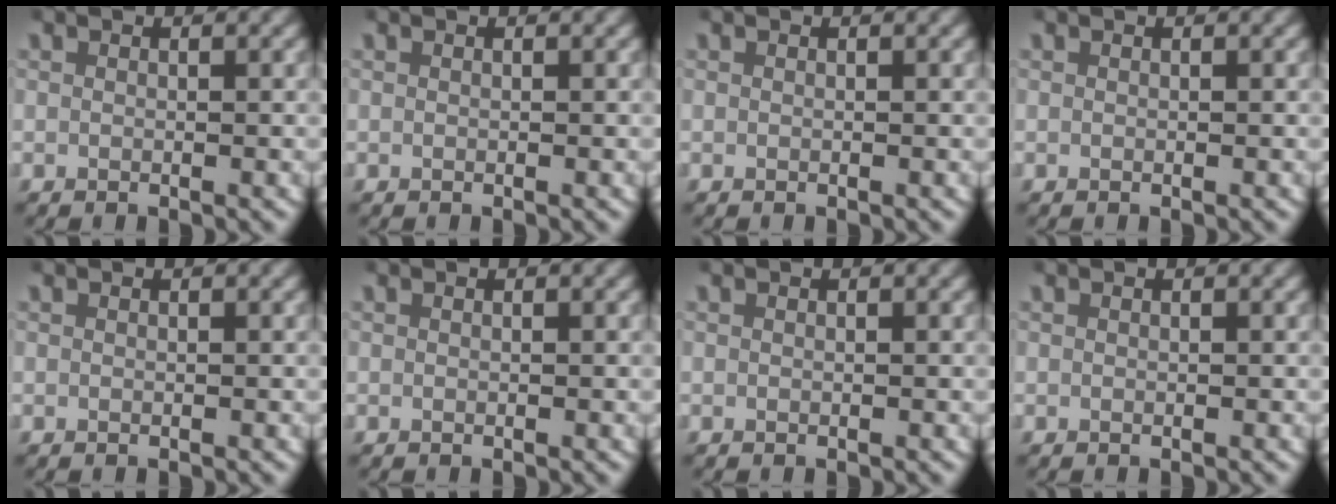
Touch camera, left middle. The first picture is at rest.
{"total": 0.0}
{"total": 0.0}
{"total": 0.0}
{"total": 0.0}
{"total": 0.0}
{"total": 0.0}
{"total": 0.0}